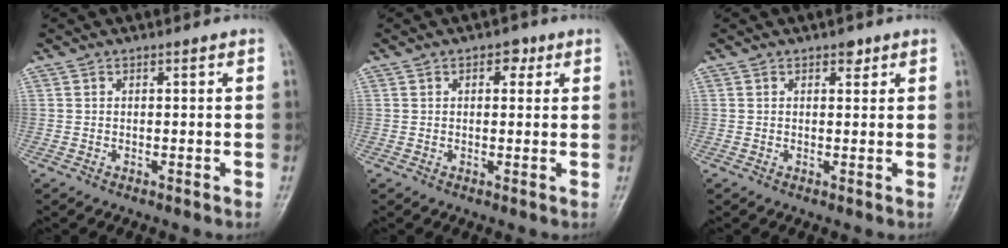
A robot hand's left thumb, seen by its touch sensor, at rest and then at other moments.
{"total": 2.8, "force": [1.3, 1.8, 1.8], "torque": [-0.006, 0.000, 0.012]}
{"total": 1.7, "force": [1.1, 1.0, 0.8], "torque": [0.000, -0.004, 0.011]}